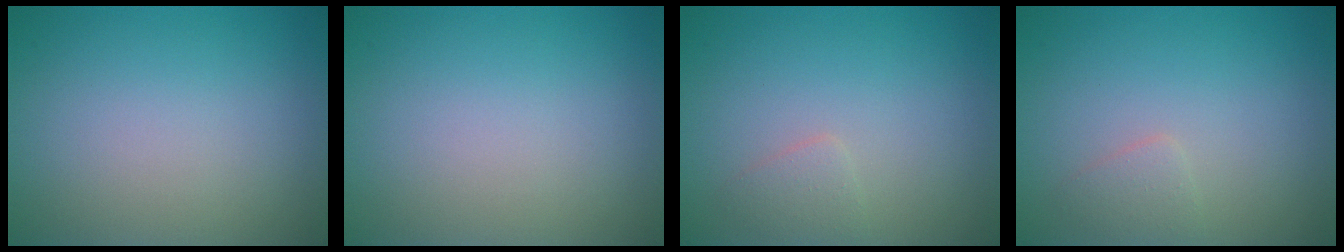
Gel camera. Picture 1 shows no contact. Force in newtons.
{"total": 0.0}
{"total": 1.1, "press": 1.1, "slide": 0.0}
{"total": 1.1, "press": 1.1, "slide": 0.0}